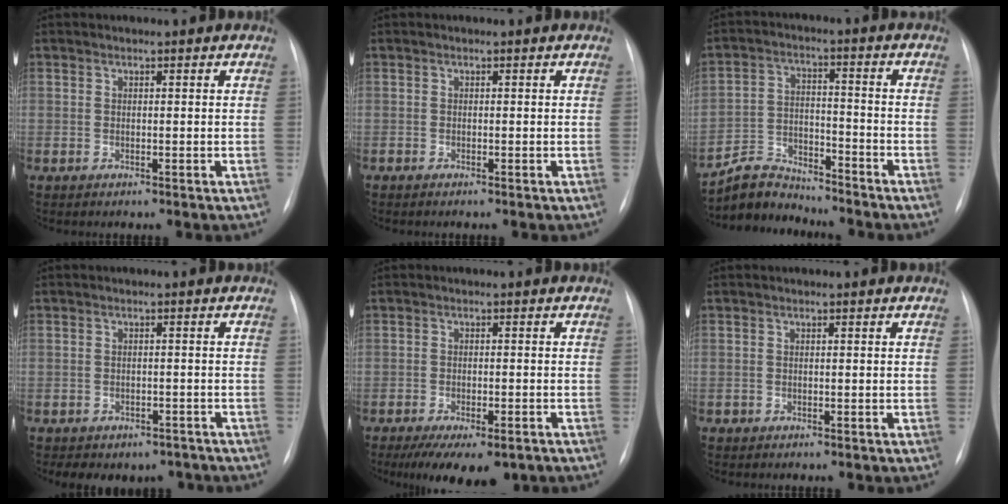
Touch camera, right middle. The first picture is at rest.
{"total": 0.0}
{"total": 7.7, "force": [-7.5, 1.4, -0.6], "torque": [0.003, 0.015, -0.137]}
{"total": 8.1, "force": [-6.5, 4.4, 2.2], "torque": [-0.023, 0.014, -0.072]}
{"total": 10.8, "force": [-7.6, 3.8, 6.7], "torque": [-0.097, -0.013, -0.107]}
{"total": 0.0}